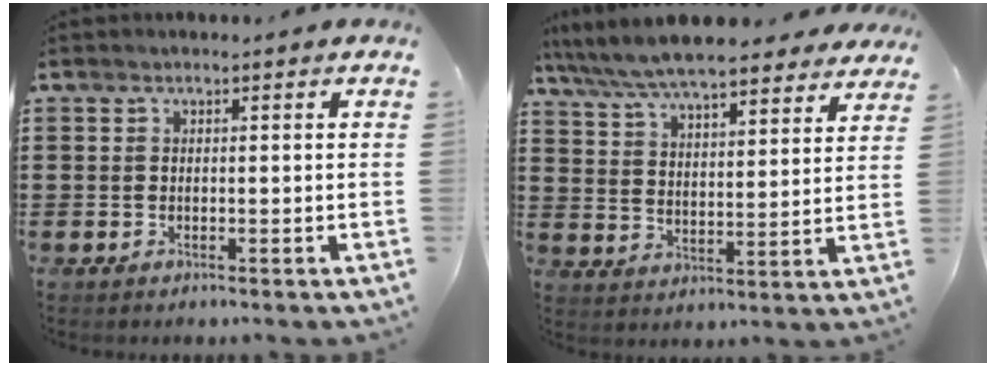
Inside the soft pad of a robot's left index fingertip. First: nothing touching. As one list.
[{"total": 8.2, "force": [7.7, 0.6, 2.9], "torque": [-0.086, -0.037, 0.138]}]